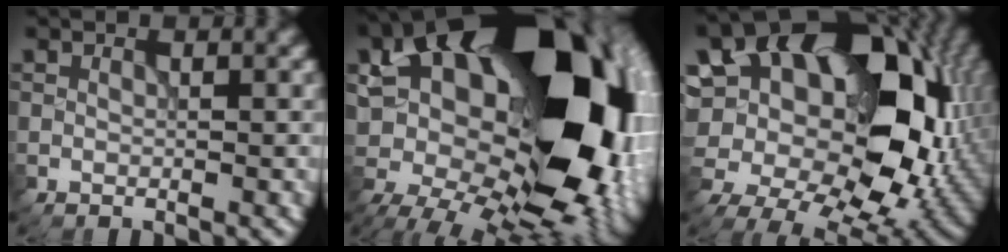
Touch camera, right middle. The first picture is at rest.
{"total": 22.7, "force": [3.3, 13.9, 17.6], "torque": [-0.282, 0.017, 0.070]}
{"total": 20.5, "force": [4.8, 13.0, 15.1], "torque": [-0.260, 0.019, 0.105]}